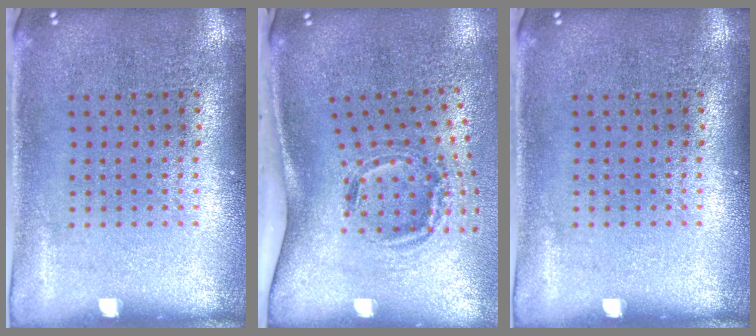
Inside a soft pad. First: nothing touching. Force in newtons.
{"total": 1.9, "press": 1.2, "slide": 1.5}
{"total": 0.0}